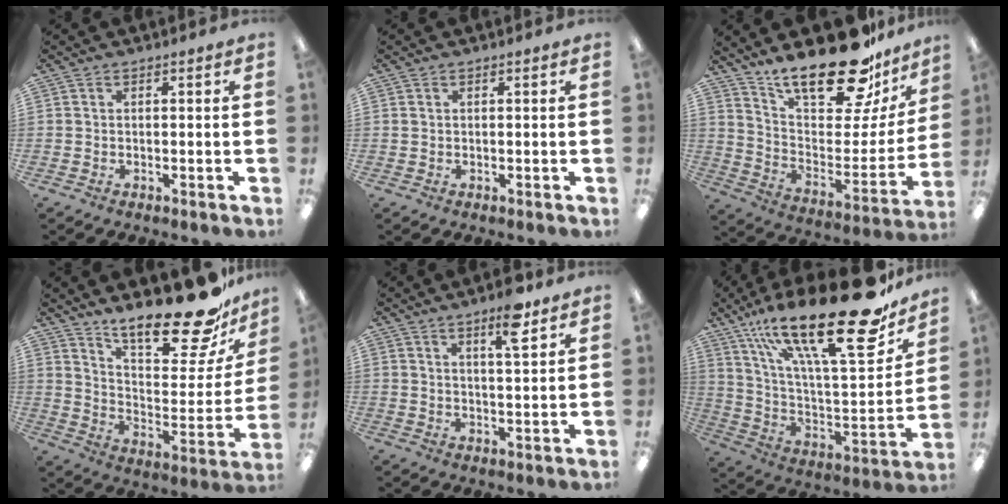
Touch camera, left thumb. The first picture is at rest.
{"total": 0.5, "force": [0.2, 0.5, 0.1], "torque": [-0.004, 0.004, 0.003]}
{"total": 25.0, "force": [19.7, 8.2, 13.1], "torque": [-0.193, -0.139, 0.335]}
{"total": 22.1, "force": [17.9, 6.0, 11.5], "torque": [-0.163, -0.137, 0.296]}
{"total": 7.9, "force": [5.1, 1.9, 5.8], "torque": [-0.085, -0.021, 0.080]}
{"total": 28.8, "force": [18.7, 7.4, 20.6], "torque": [-0.332, -0.123, 0.305]}